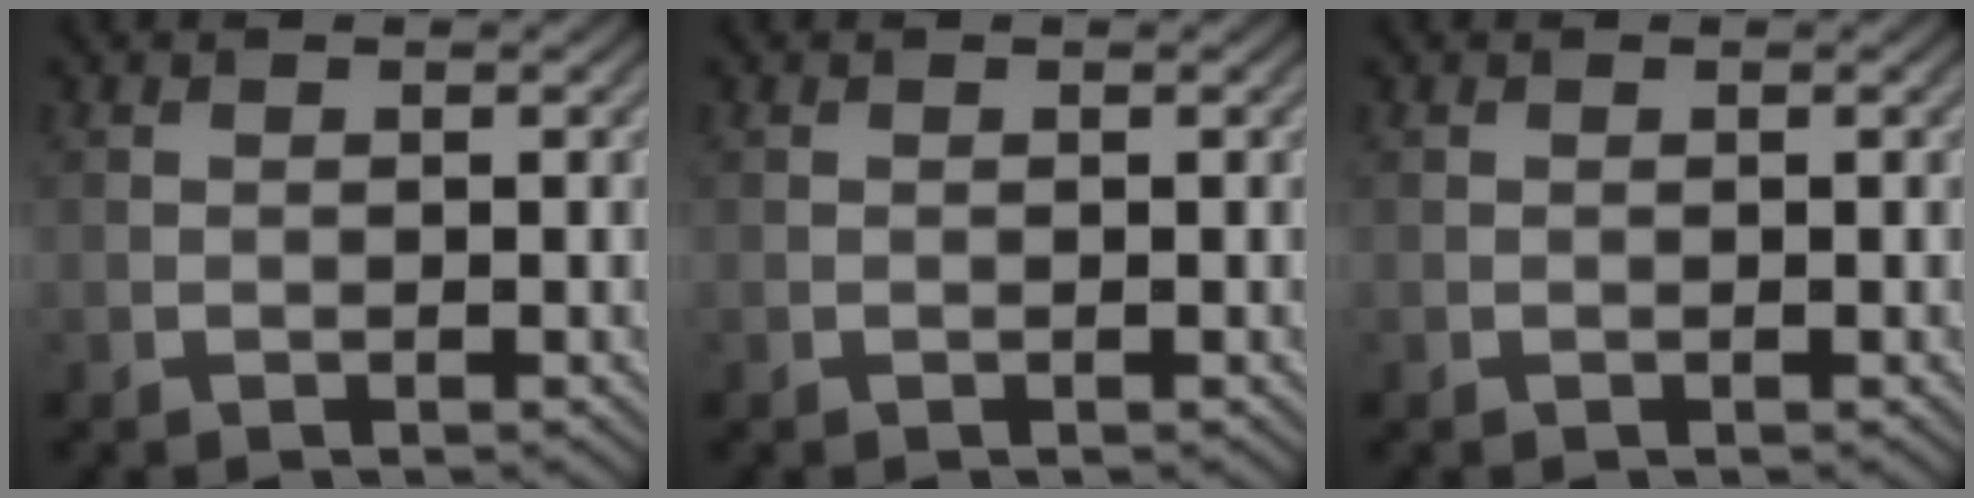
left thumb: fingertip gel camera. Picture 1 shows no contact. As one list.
[{"total": 0.0}, {"total": 0.0}]